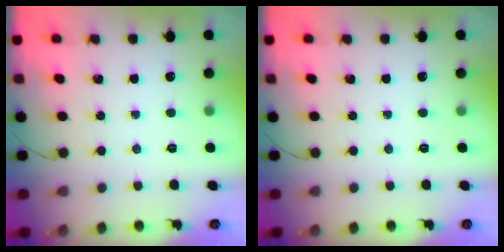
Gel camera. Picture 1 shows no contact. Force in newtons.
{"total": 0.0}